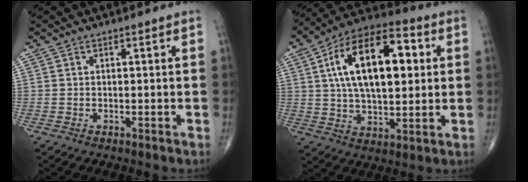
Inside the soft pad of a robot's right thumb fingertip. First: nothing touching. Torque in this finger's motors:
{"motor_torque": [1.06, 3.94, 0.71, -0.01, 0.28]}